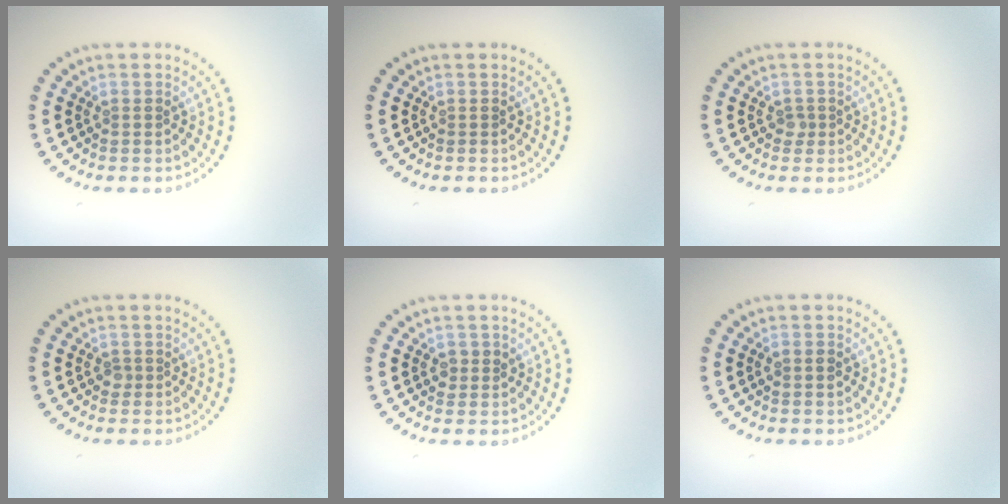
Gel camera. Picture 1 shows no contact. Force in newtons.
{"total": 0.0}
{"total": 0.8, "press": 0.6, "slide": 0.5}
{"total": 0.6, "press": 0.5, "slide": 0.4}
{"total": 1.4, "press": 1.3, "slide": 0.4}
{"total": 1.3, "press": 1.3, "slide": 0.1}